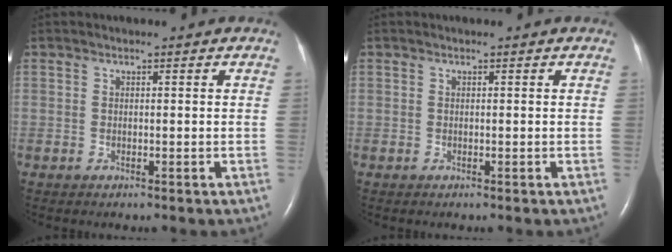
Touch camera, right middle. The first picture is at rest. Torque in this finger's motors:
{"motor_torque": [0.00, 0.00, 0.00, 0.00]}